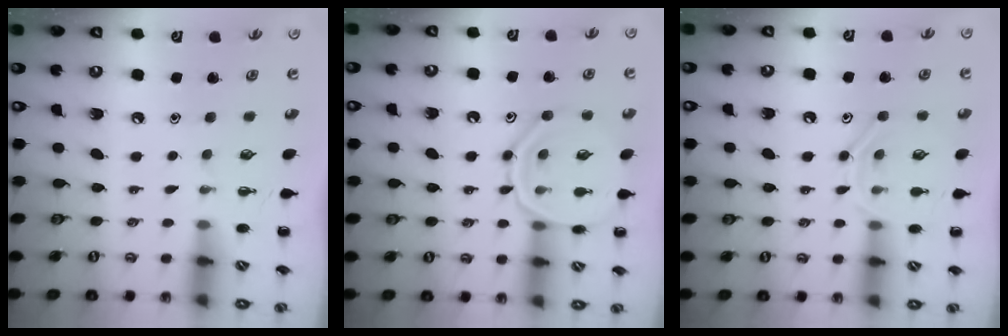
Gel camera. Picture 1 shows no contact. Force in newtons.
{"total": 13.3, "press": 13.3, "slide": 0.5}
{"total": 10.8, "press": 10.7, "slide": 0.6}